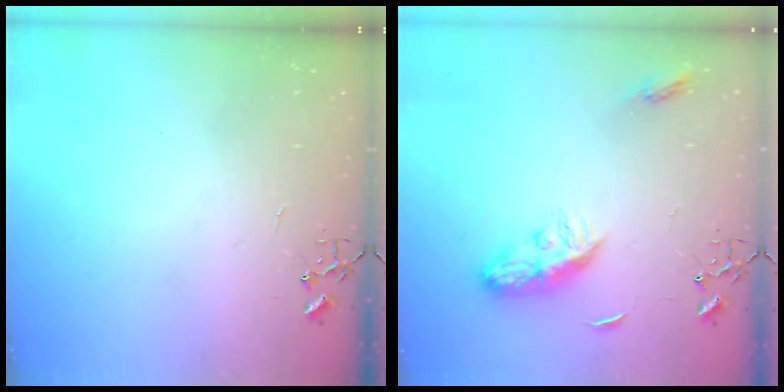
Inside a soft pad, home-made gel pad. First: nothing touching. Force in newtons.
{"total": 9.3, "press": 9.3, "slide": 0.3}